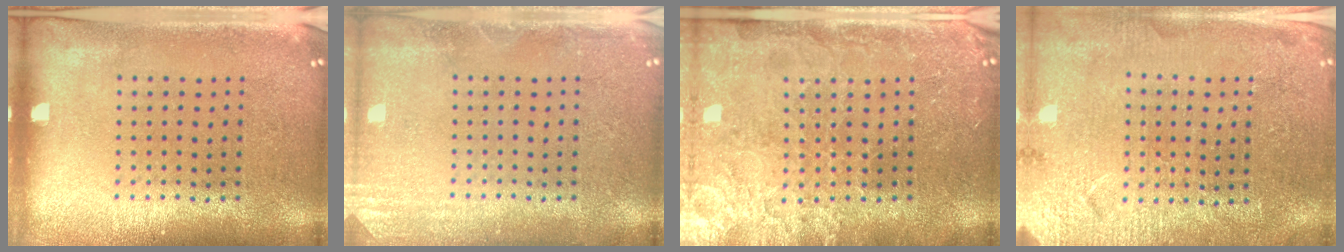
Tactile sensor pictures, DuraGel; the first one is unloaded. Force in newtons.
{"total": 1.8, "press": 1.8, "slide": 0.2}
{"total": 3.3, "press": 3.2, "slide": 0.8}
{"total": 3.3, "press": 3.2, "slide": 0.6}